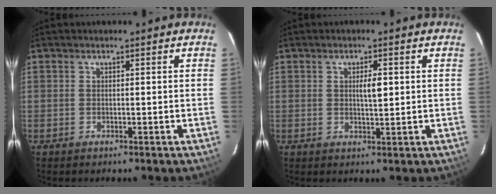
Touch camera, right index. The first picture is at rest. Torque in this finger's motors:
{"motor_torque": [0.25, 0.10, 0.04, 0.03]}